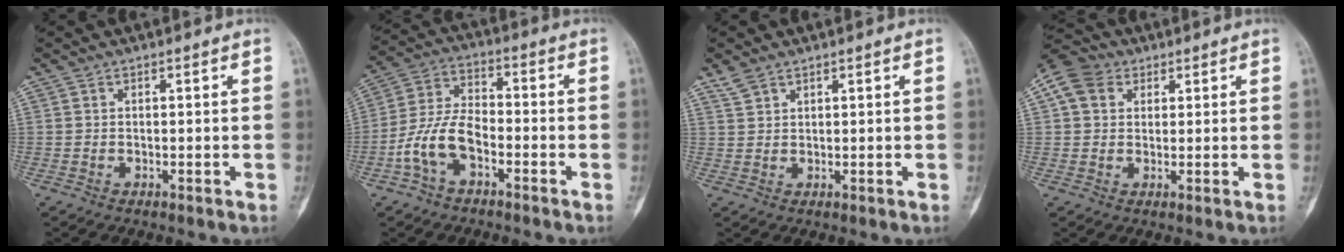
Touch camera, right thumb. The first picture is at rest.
{"total": 9.9, "force": [-4.0, 5.5, 7.1], "torque": [-0.144, 0.038, -0.082]}
{"total": 2.5, "force": [2.0, 1.2, 1.0], "torque": [-0.017, 0.000, 0.045]}
{"total": 7.6, "force": [2.9, 6.1, 3.6], "torque": [-0.057, 0.011, 0.048]}